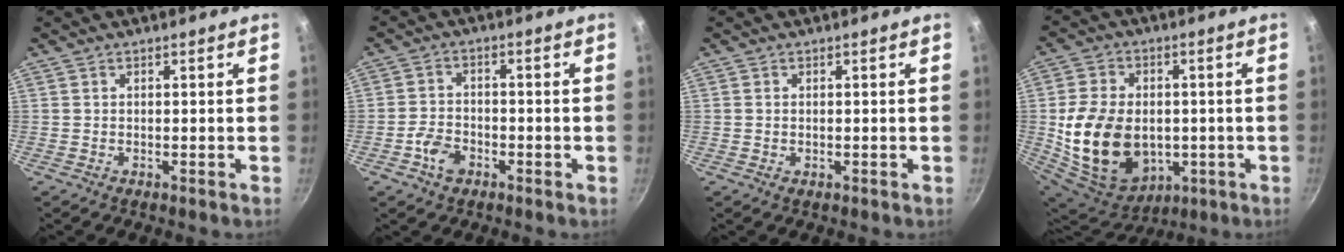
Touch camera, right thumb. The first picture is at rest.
{"total": 5.0, "force": [-2.5, 3.3, 2.7], "torque": [-0.047, 0.022, -0.050]}
{"total": 0.6, "force": [0.0, 0.4, 0.5], "torque": [-0.007, 0.000, -0.001]}
{"total": 20.1, "force": [-1.9, 14.6, 13.6], "torque": [-0.249, 0.000, -0.014]}